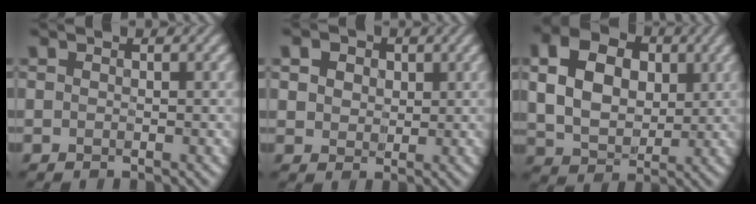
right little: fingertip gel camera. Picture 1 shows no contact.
{"total": 5.2, "force": [2.3, 3.8, 2.6], "torque": [-0.078, 0.010, 0.032]}
{"total": 8.5, "force": [1.5, 6.3, 5.5], "torque": [-0.127, 0.020, 0.023]}